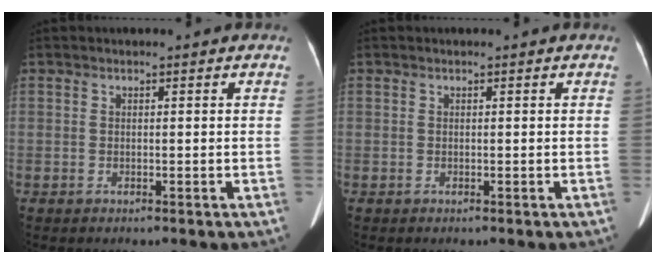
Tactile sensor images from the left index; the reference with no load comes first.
{"total": 0.0}